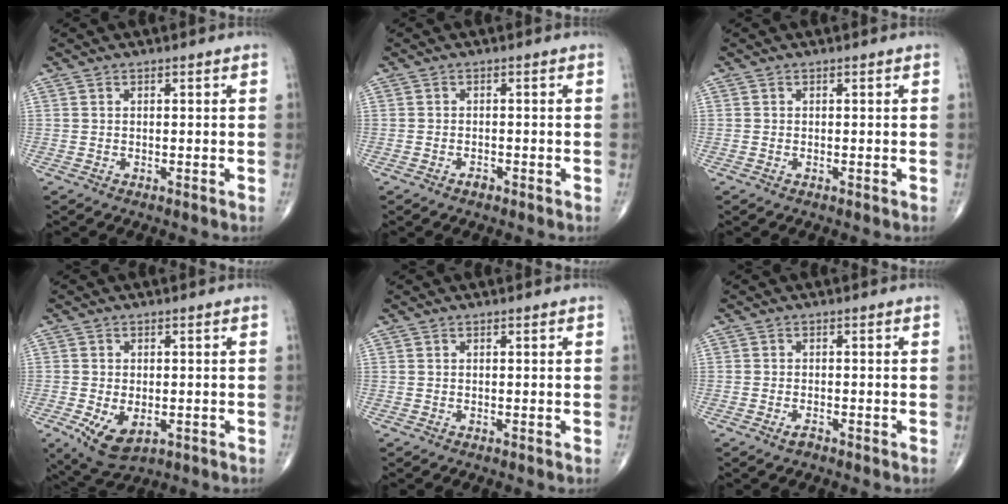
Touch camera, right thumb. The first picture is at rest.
{"total": 1.1, "force": [-0.8, 0.5, 0.5], "torque": [-0.009, 0.003, -0.015]}
{"total": 0.0}
{"total": 7.7, "force": [-2.4, 4.5, 5.8], "torque": [-0.099, -0.007, -0.029]}
{"total": 0.0}
{"total": 1.5, "force": [-1.0, 0.6, 0.9], "torque": [-0.020, 0.002, -0.020]}